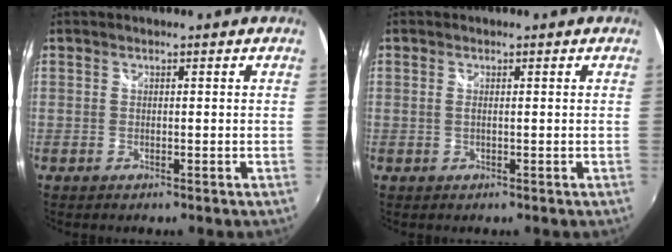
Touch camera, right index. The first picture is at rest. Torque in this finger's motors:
{"motor_torque": [-0.18, 0.03, 0.03, 0.00]}